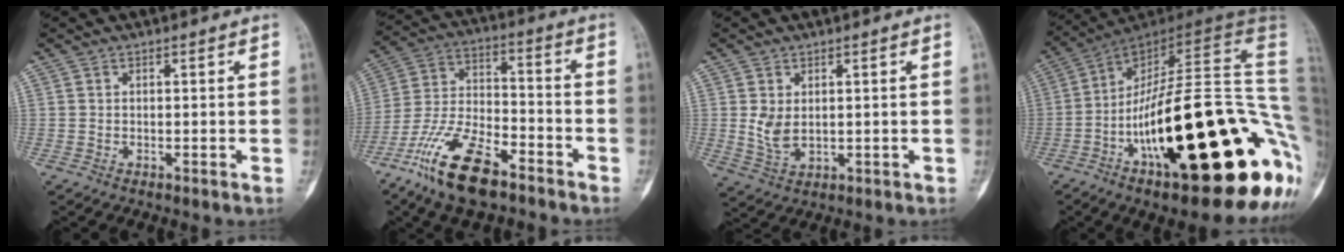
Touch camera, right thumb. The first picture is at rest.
{"total": 16.7, "force": [-11.0, 6.6, 10.7], "torque": [-0.203, 0.059, -0.208]}
{"total": 4.9, "force": [0.5, 3.4, 3.5], "torque": [-0.057, -0.008, 0.020]}
{"total": 38.4, "force": [-8.8, 12.0, 35.4], "torque": [-0.412, 0.063, -0.135]}